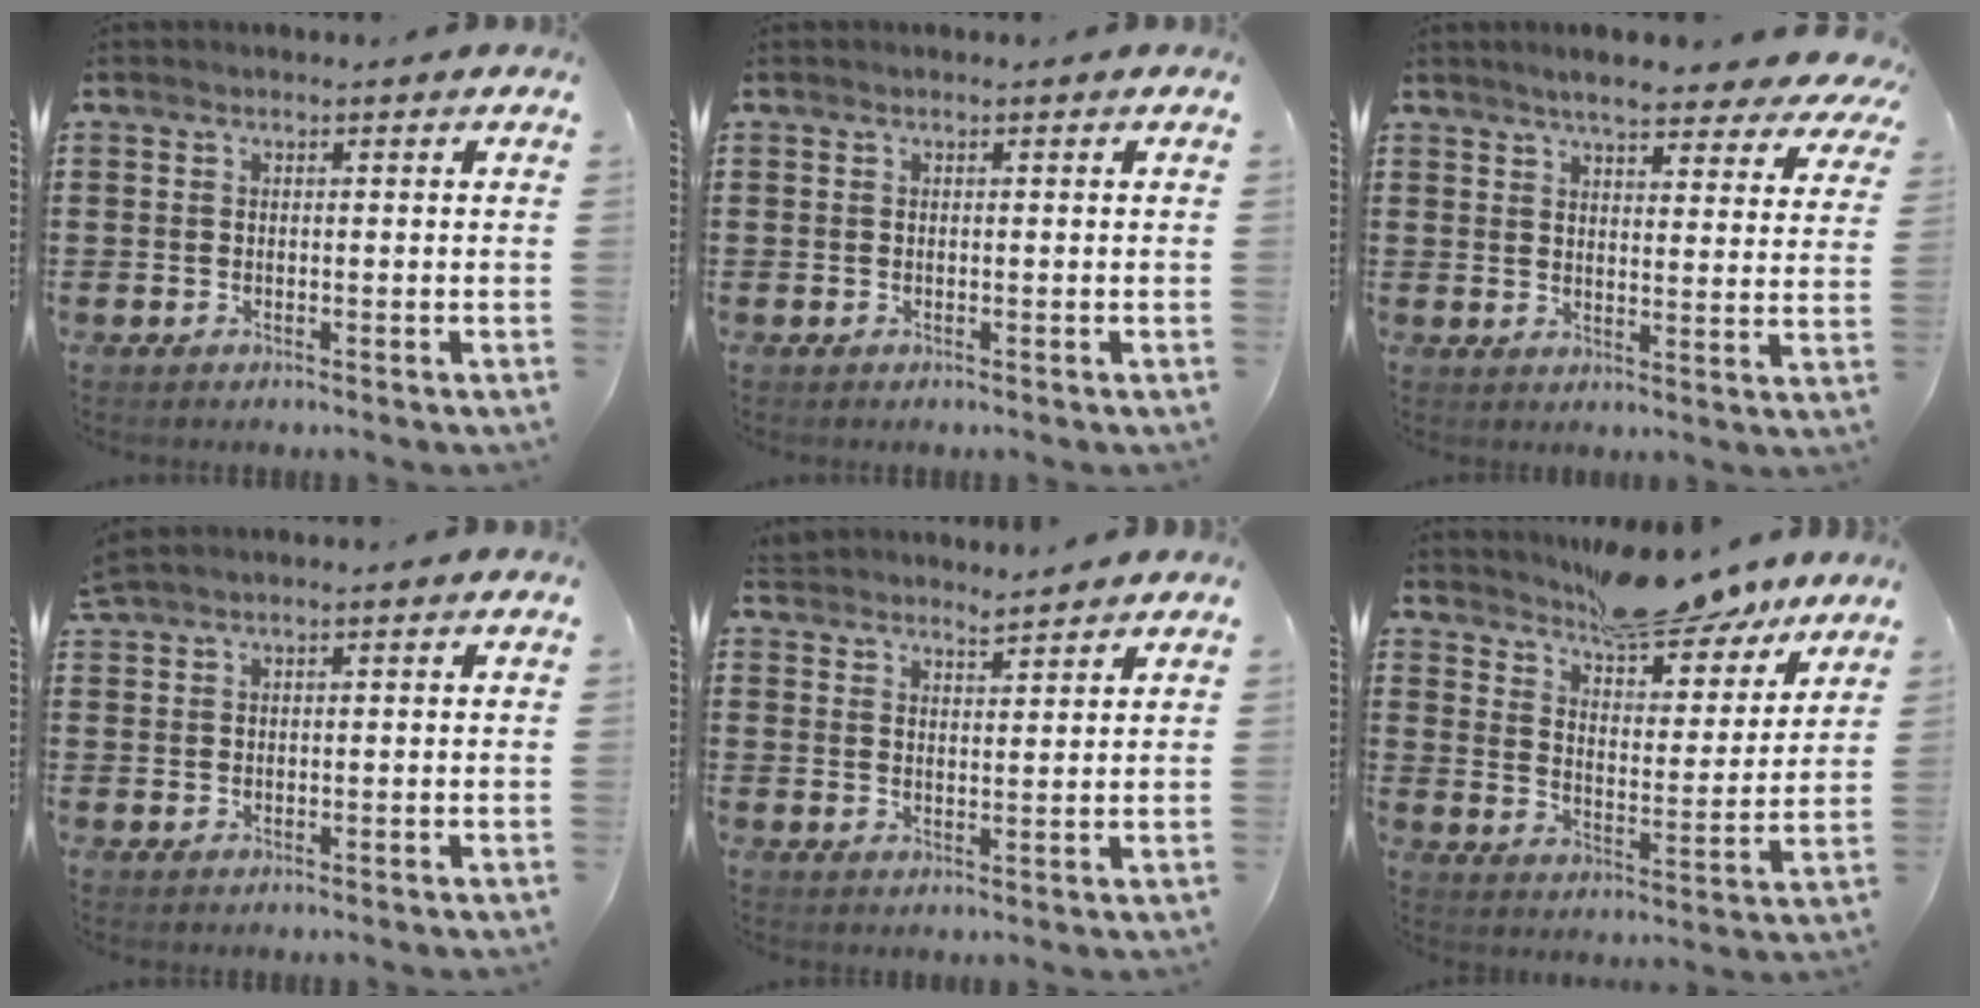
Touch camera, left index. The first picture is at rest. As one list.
[{"total": 0.0}, {"total": 5.9, "force": [5.3, 0.5, 2.6], "torque": [-0.061, -0.020, 0.092]}, {"total": 1.1, "force": [1.0, -0.1, 0.5], "torque": [-0.011, -0.001, 0.019]}, {"total": 3.2, "force": [3.2, -0.2, -0.2], "torque": [-0.007, -0.013, 0.060]}, {"total": 9.9, "force": [9.0, 1.9, 3.6], "torque": [-0.068, -0.056, 0.161]}]